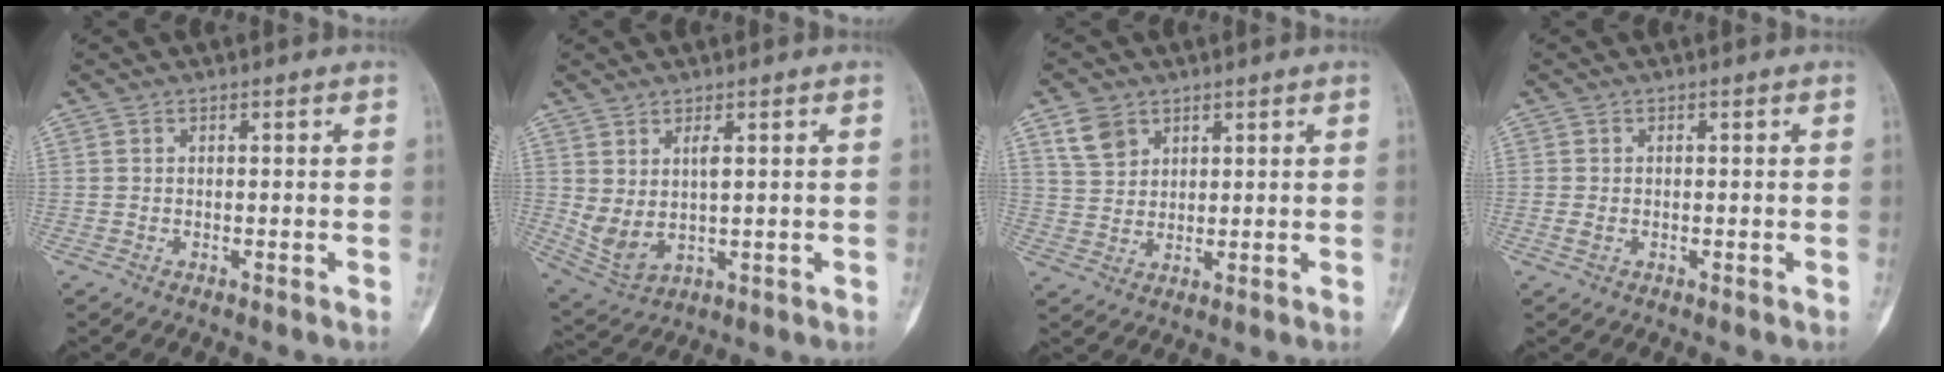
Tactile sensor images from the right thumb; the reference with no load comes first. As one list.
[{"total": 6.8, "force": [1.4, 3.1, 6.0], "torque": [-0.121, -0.009, 0.046]}, {"total": 5.6, "force": [3.2, 4.0, 2.2], "torque": [-0.027, -0.011, 0.068]}, {"total": 1.1, "force": [-0.3, 0.8, 0.8], "torque": [-0.019, 0.000, -0.007]}]